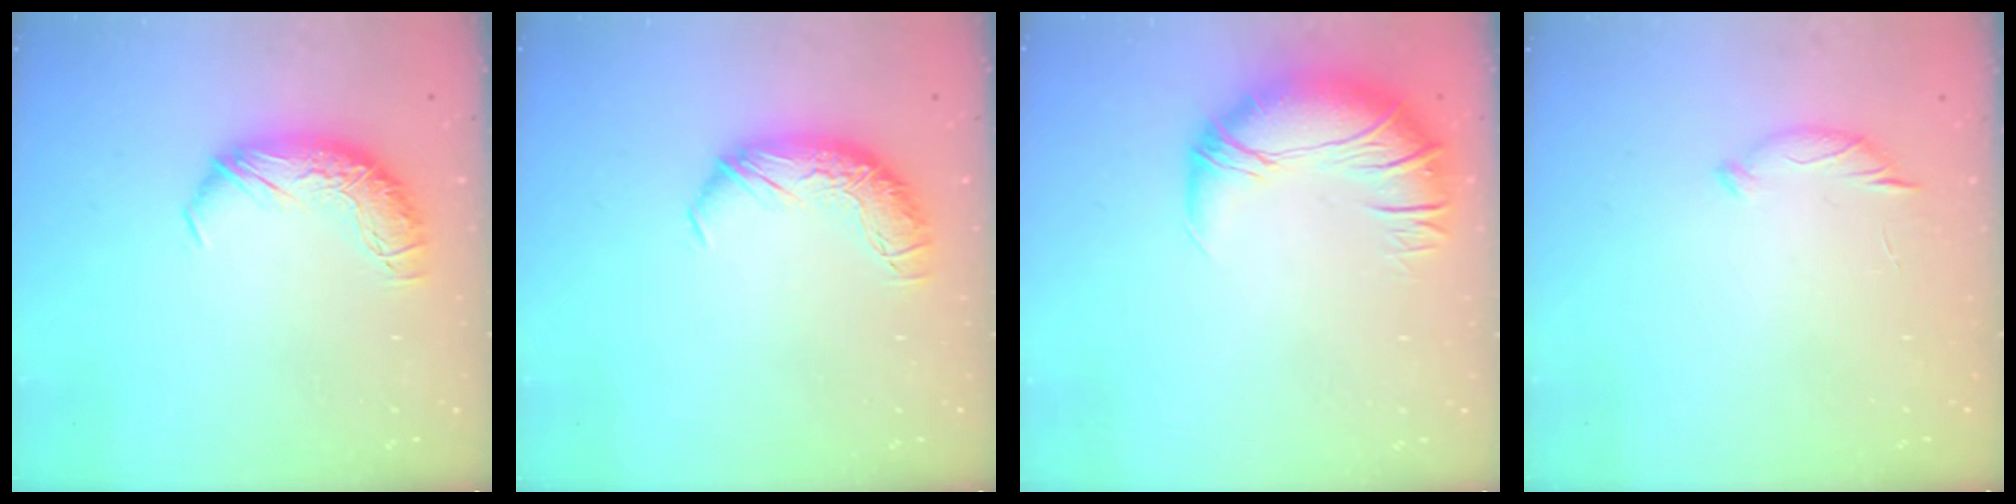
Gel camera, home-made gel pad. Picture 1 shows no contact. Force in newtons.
{"total": 0.0}
{"total": 3.1, "press": 1.2, "slide": 2.9}
{"total": 6.9, "press": 6.9, "slide": 0.4}